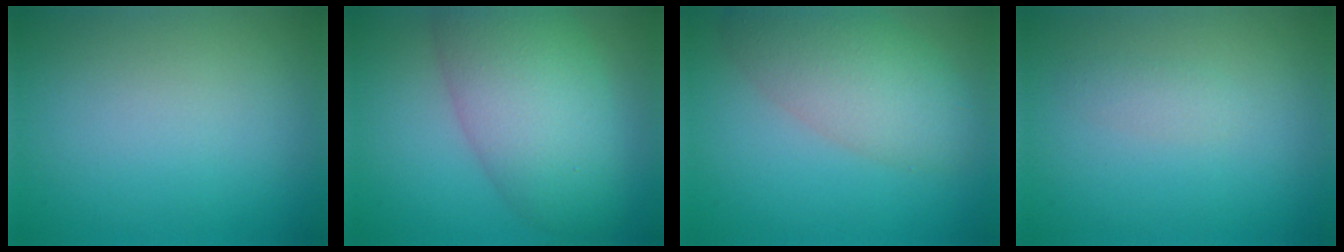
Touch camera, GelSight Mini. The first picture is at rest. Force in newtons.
{"total": 8.6, "press": 8.6, "slide": 0.3}
{"total": 5.9, "press": 5.9, "slide": 0.2}
{"total": 1.0, "press": 1.0, "slide": 0.0}